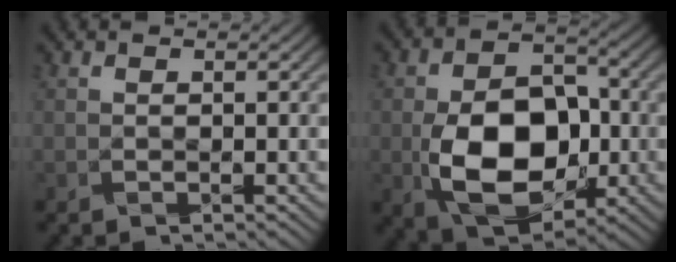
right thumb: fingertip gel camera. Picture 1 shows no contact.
{"total": 12.5, "force": [-2.9, 8.0, 9.2], "torque": [-0.168, -0.013, -0.050]}